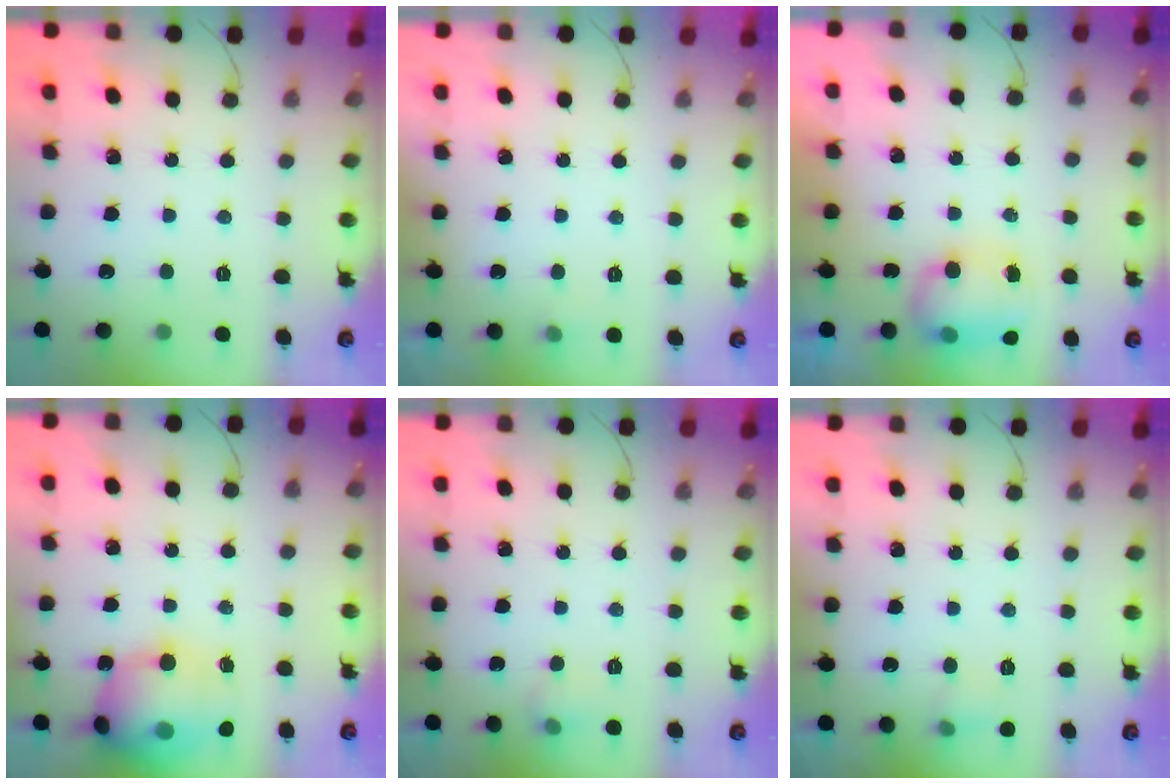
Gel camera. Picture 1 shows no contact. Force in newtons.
{"total": 3.3, "press": 3.0, "slide": 1.4}
{"total": 8.6, "press": 8.5, "slide": 0.7}
{"total": 16.6, "press": 16.3, "slide": 3.3}
{"total": 4.6, "press": 4.3, "slide": 1.7}
{"total": 5.3, "press": 5.1, "slide": 1.5}